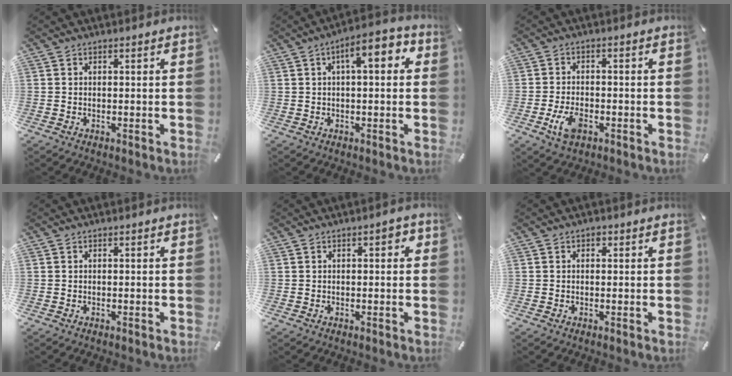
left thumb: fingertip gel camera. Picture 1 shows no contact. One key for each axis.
{"total": 8.3, "fx": 2.4, "fy": 2.9, "fz": 7.4, "tx": -0.113, "ty": 0.000, "tz": 0.032}
{"total": 6.0, "fx": -2.5, "fy": 3.3, "fz": 4.3, "tx": -0.101, "ty": 0.004, "tz": -0.049}
{"total": 0.0}
{"total": 2.4, "fx": 0.4, "fy": 1.1, "fz": 2.0, "tx": -0.031, "ty": 0.007, "tz": 0.003}
{"total": 0.7, "fx": 0.2, "fy": 0.6, "fz": 0.4, "tx": -0.007, "ty": 0.004, "tz": 0.003}